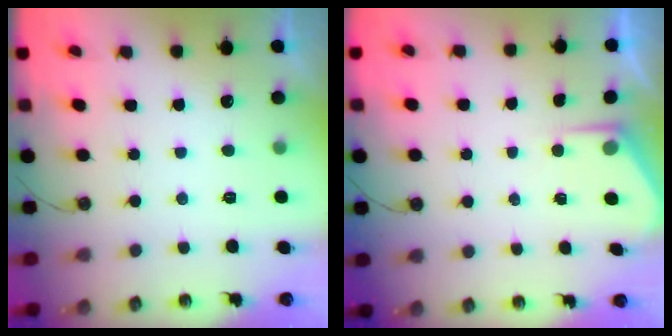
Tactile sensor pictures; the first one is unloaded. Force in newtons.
{"total": 2.5, "press": 2.5, "slide": 0.4}